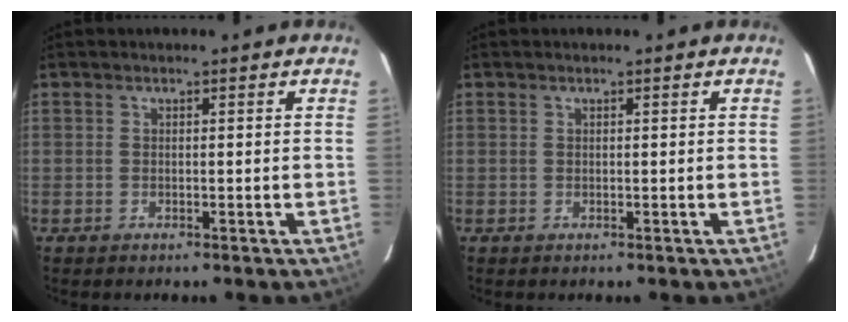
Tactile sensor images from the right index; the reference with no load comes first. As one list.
[{"total": 0.0}]